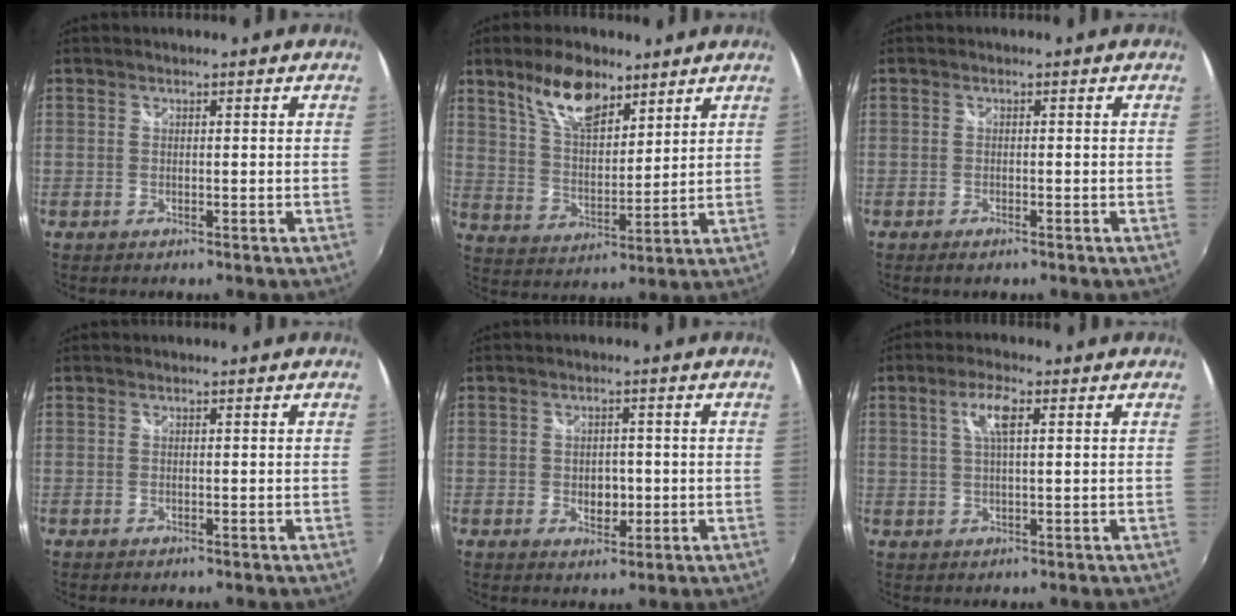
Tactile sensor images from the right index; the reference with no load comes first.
{"total": 11.5, "force": [7.6, 5.0, 6.9], "torque": [-0.122, 0.008, 0.144]}
{"total": 1.6, "force": [-1.2, 0.5, 0.9], "torque": [-0.019, -0.005, -0.022]}
{"total": 0.0}
{"total": 4.0, "force": [-0.7, 2.9, 2.6], "torque": [-0.041, -0.002, -0.008]}
{"total": 4.6, "force": [1.6, 1.3, 4.2], "torque": [-0.080, 0.006, 0.029]}